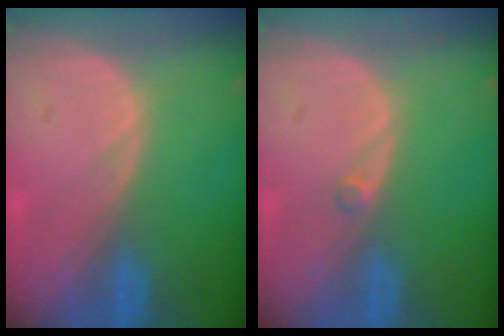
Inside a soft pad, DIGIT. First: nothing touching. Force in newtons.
{"total": 0.6, "press": 0.6, "slide": 0.1}